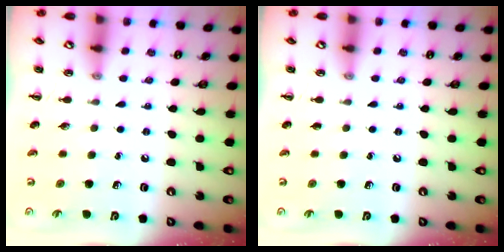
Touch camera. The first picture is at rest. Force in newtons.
{"total": 0.0}